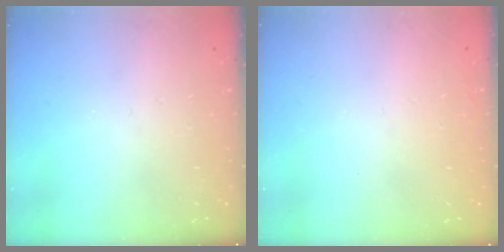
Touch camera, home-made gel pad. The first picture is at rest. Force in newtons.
{"total": 1.6, "press": 1.6, "slide": 0.1}